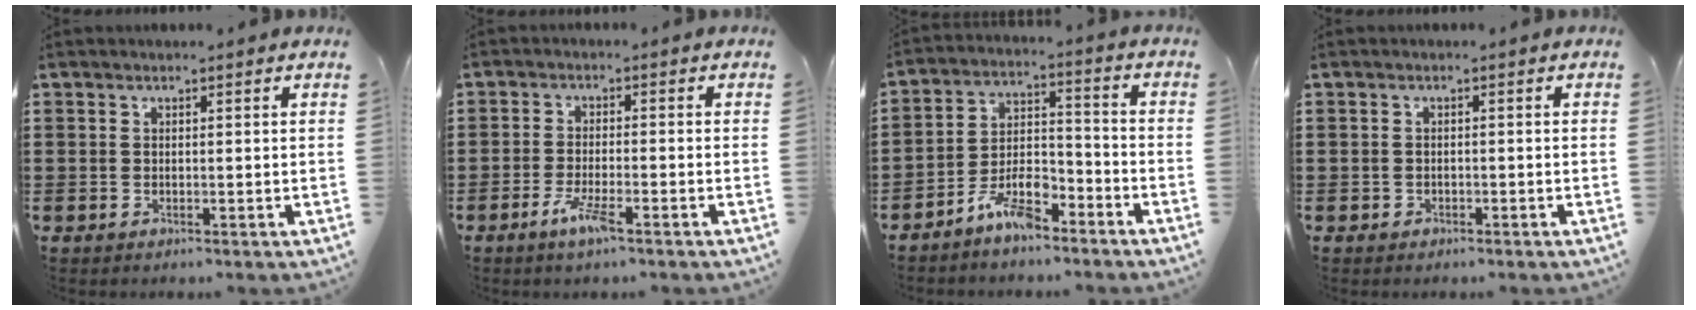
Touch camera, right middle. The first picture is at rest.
{"total": 4.2, "force": [-2.4, 0.7, 3.4], "torque": [-0.074, -0.005, -0.048]}
{"total": 7.5, "force": [-6.1, 2.2, 3.8], "torque": [-0.077, 0.010, -0.118]}
{"total": 0.9, "force": [-0.7, 0.6, 0.1], "torque": [-0.003, 0.002, -0.016]}